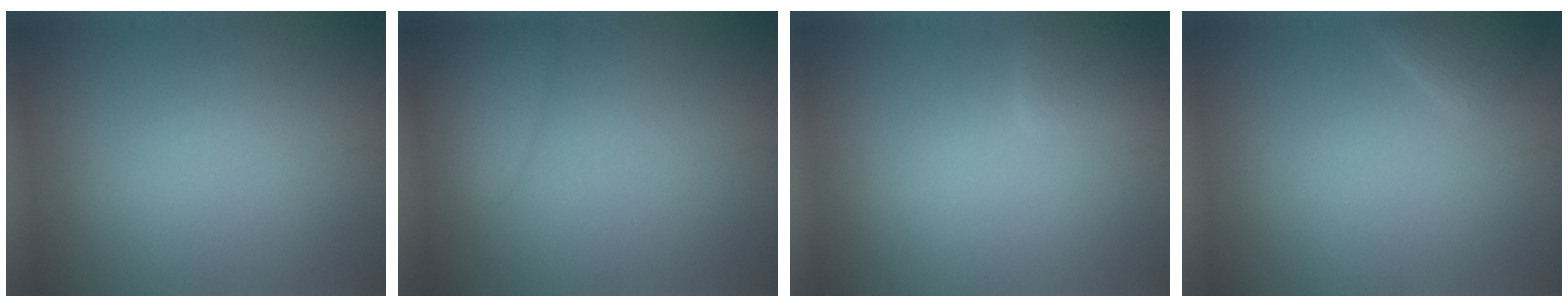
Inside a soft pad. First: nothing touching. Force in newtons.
{"total": 2.7, "press": 2.7, "slide": 0.2}
{"total": 1.6, "press": 1.6, "slide": 0.1}
{"total": 1.4, "press": 1.4, "slide": 0.1}